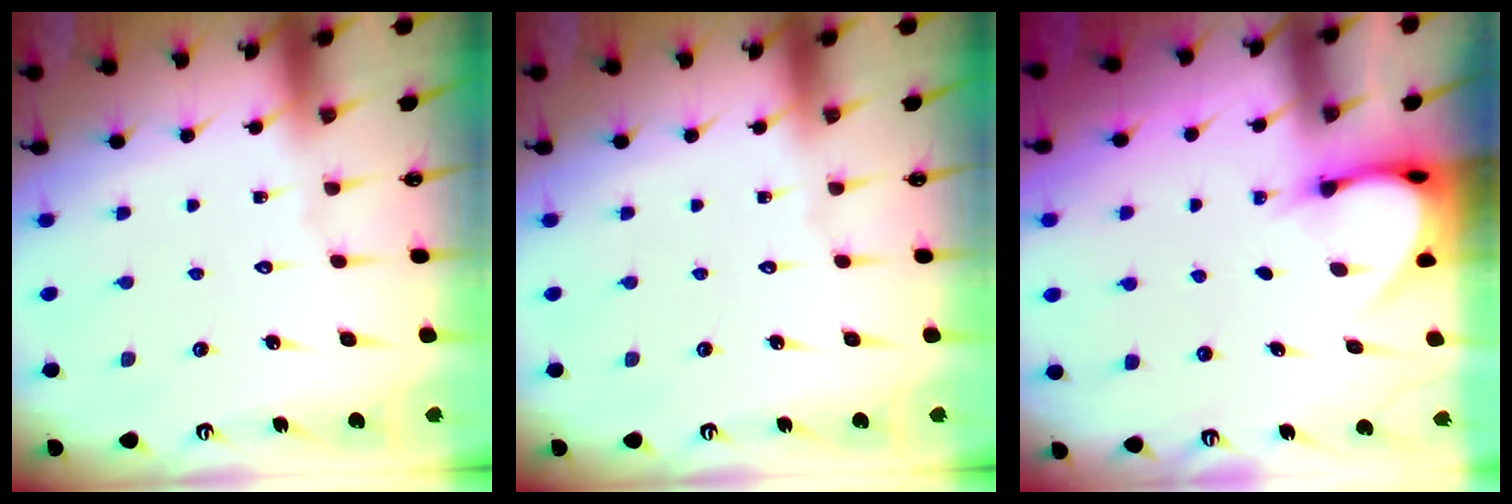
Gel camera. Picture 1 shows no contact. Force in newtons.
{"total": 0.0}
{"total": 4.0, "press": 4.0, "slide": 0.4}